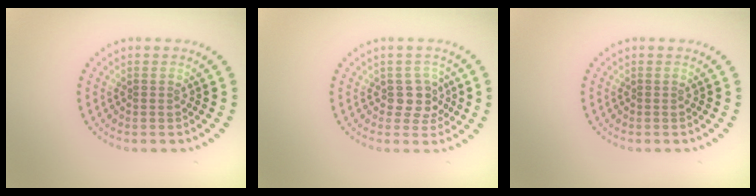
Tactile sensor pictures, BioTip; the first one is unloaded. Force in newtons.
{"total": 2.4, "press": 2.0, "slide": 1.2}
{"total": 0.0}